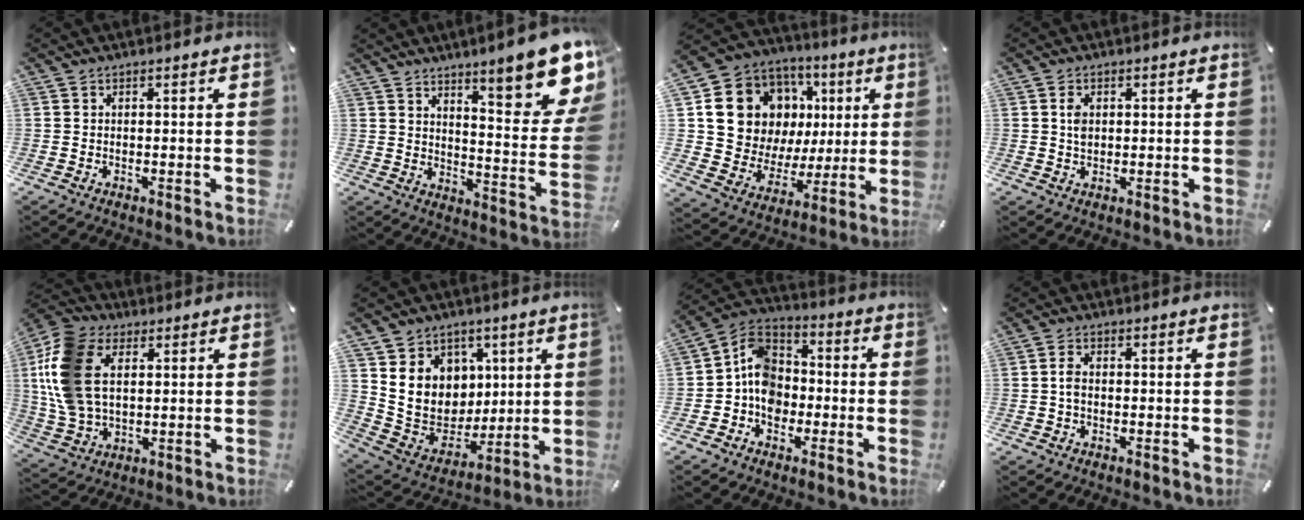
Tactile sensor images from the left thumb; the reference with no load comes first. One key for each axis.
{"total": 16.9, "fx": 11.6, "fy": 4.4, "fz": 11.4, "tx": -0.148, "ty": -0.097, "tz": 0.189}
{"total": 15.3, "fx": 5.7, "fy": 12.9, "fz": 6.0, "tx": -0.101, "ty": -0.036, "tz": 0.124}
{"total": 2.7, "fx": 0.6, "fy": 1.9, "fz": 1.9, "tx": -0.034, "ty": 0.003, "tz": 0.008}
{"total": 16.1, "fx": 3.4, "fy": 11.4, "fz": 10.8, "tx": -0.267, "ty": 0.007, "tz": 0.062}
{"total": 12.4, "fx": 3.3, "fy": 11.6, "fz": 2.8, "tx": -0.047, "ty": -0.035, "tz": 0.078}
{"total": 10.2, "fx": -3.1, "fy": 8.5, "fz": 4.7, "tx": -0.107, "ty": 0.031, "tz": -0.058}
{"total": 2.4, "fx": -0.1, "fy": 1.5, "fz": 2.0, "tx": -0.039, "ty": 0.003, "tz": -0.003}